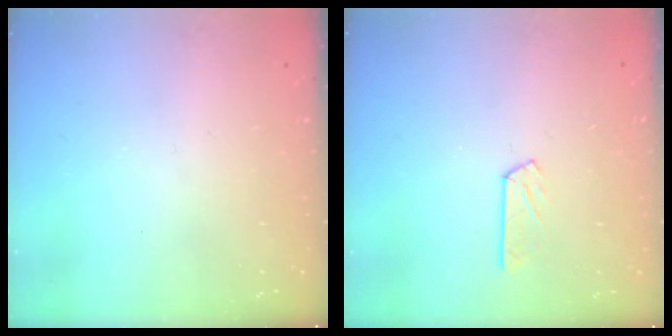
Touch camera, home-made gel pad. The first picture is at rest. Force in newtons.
{"total": 4.9, "press": 4.8, "slide": 0.5}